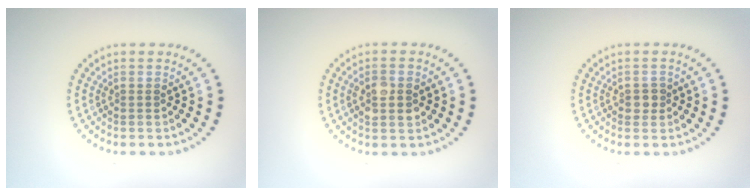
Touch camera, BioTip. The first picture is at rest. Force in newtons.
{"total": 2.7, "press": 2.7, "slide": 0.2}
{"total": 1.2, "press": 1.1, "slide": 0.5}